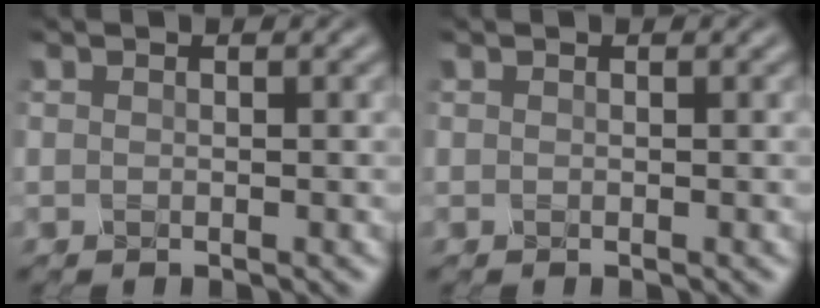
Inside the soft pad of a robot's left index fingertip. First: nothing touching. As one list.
[{"total": 0.0}]